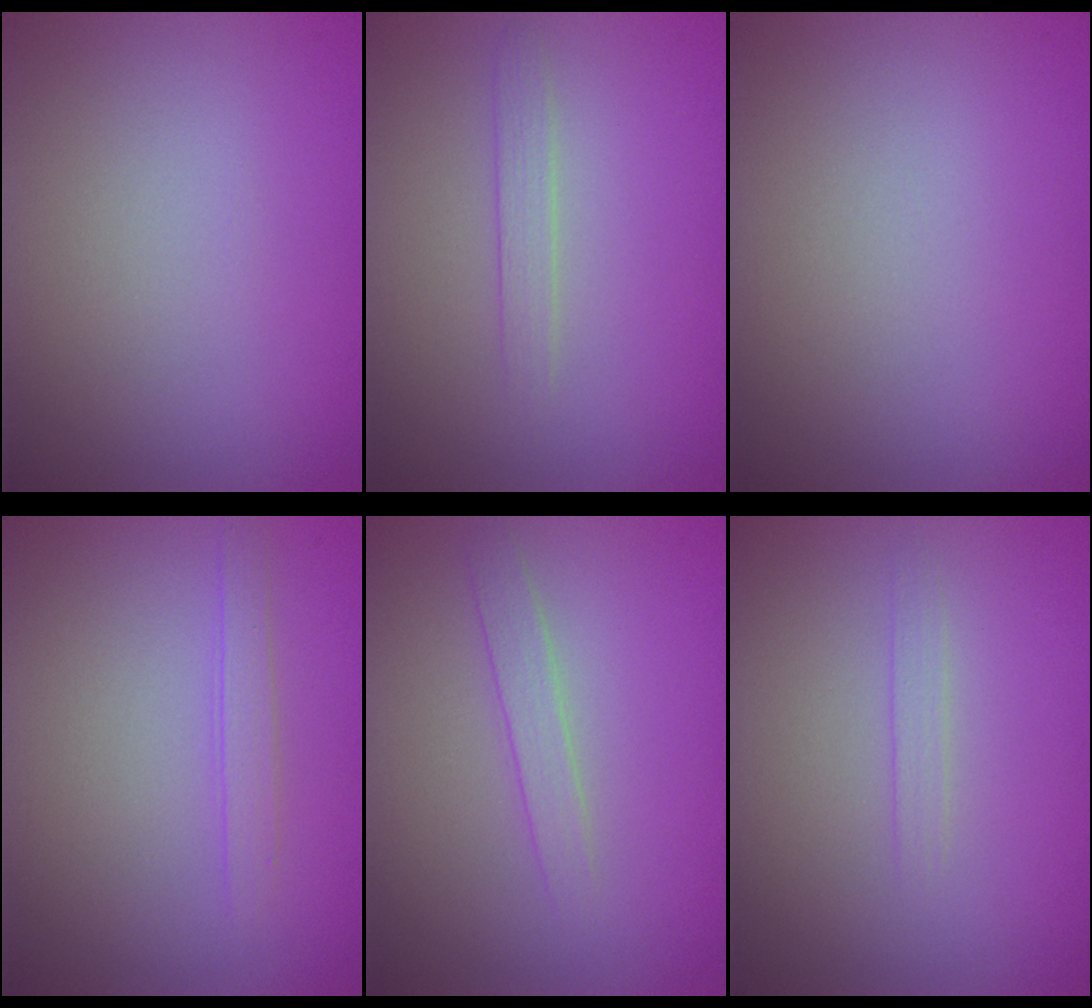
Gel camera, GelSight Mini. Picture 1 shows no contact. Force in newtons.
{"total": 1.2, "press": 1.2, "slide": 0.1}
{"total": 0.0}
{"total": 1.4, "press": 1.4, "slide": 0.1}
{"total": 1.6, "press": 1.6, "slide": 0.0}
{"total": 0.9, "press": 0.9, "slide": 0.0}